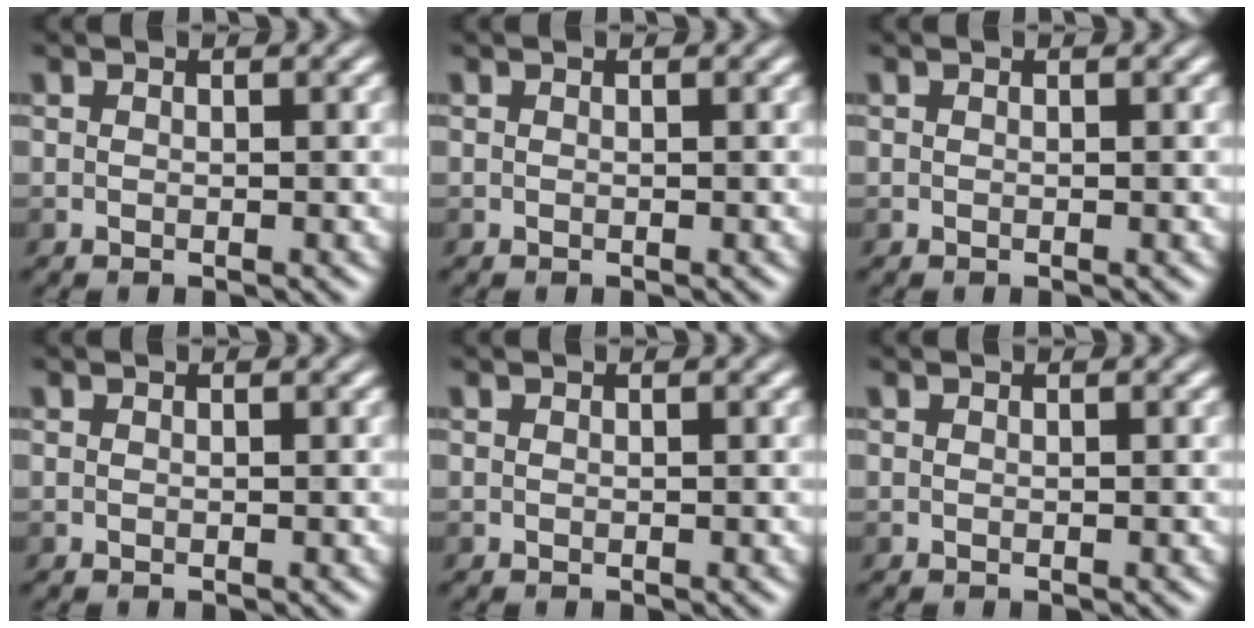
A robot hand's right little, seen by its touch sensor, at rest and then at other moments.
{"total": 0.0}
{"total": 0.0}
{"total": 0.0}
{"total": 0.0}
{"total": 0.0}